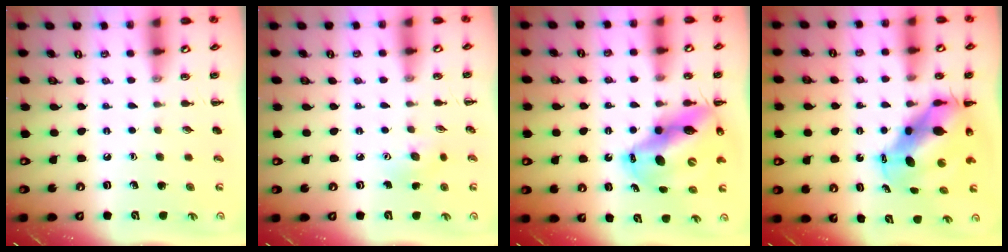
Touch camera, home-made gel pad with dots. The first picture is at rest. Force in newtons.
{"total": 5.6, "press": 5.4, "slide": 1.6}
{"total": 15.8, "press": 15.3, "slide": 4.2}
{"total": 9.7, "press": 9.3, "slide": 2.8}